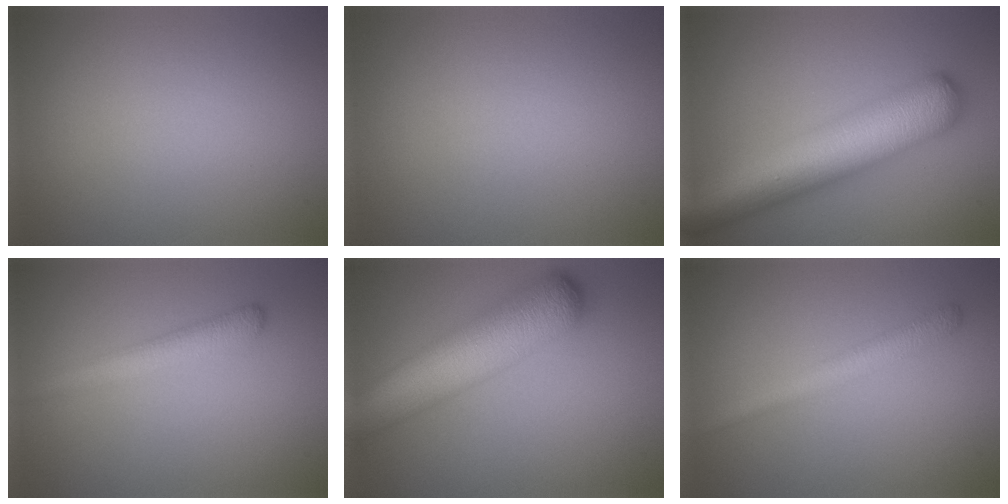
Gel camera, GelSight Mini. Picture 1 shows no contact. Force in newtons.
{"total": 0.0}
{"total": 10.4, "press": 10.4, "slide": 0.3}
{"total": 2.8, "press": 2.7, "slide": 0.2}
{"total": 9.5, "press": 9.4, "slide": 0.3}
{"total": 2.5, "press": 2.5, "slide": 0.0}